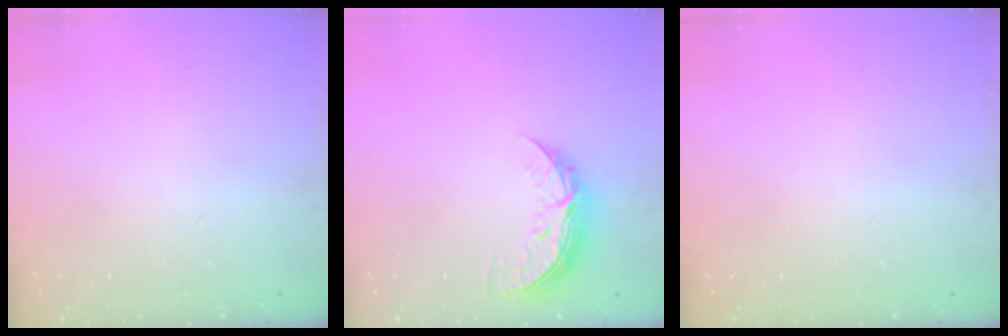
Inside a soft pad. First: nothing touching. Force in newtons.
{"total": 8.2, "press": 8.2, "slide": 0.5}
{"total": 0.0}